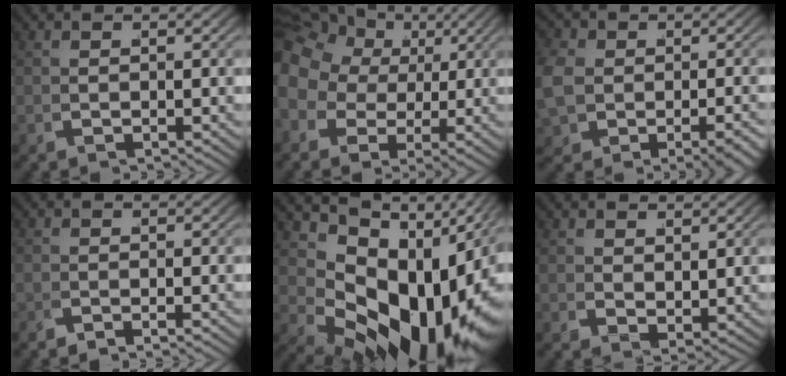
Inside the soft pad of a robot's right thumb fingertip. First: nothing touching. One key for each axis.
{"total": 10.3, "fx": 2.9, "fy": 8.3, "fz": 5.4, "tx": -0.122, "ty": -0.003, "tz": 0.042}
{"total": 4.8, "fx": -0.6, "fy": 3.8, "fz": 2.8, "tx": -0.070, "ty": -0.014, "tz": -0.005}
{"total": 1.1, "fx": -0.9, "fy": 0.5, "fz": 0.3, "tx": 0.000, "ty": 0.000, "tz": -0.024}
{"total": 19.8, "fx": 0.2, "fy": 12.1, "fz": 15.7, "tx": -0.237, "ty": -0.023, "tz": 0.020}
{"total": 2.1, "fx": 1.9, "fy": 0.5, "fz": 0.9, "tx": -0.002, "ty": 0.001, "tz": 0.038}